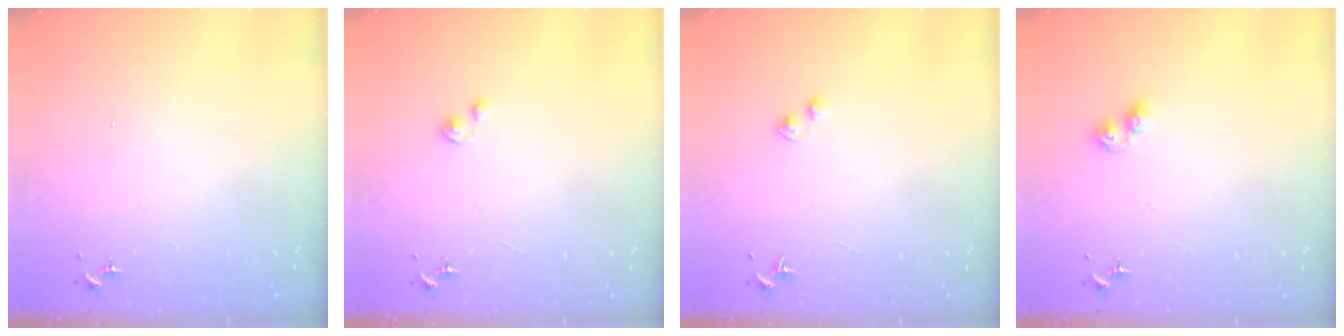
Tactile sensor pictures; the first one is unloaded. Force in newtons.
{"total": 1.9, "press": 1.9, "slide": 0.2}
{"total": 1.5, "press": 1.5, "slide": 0.4}
{"total": 6.3, "press": 6.3, "slide": 0.5}